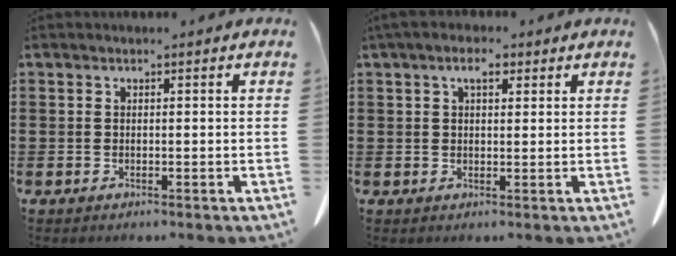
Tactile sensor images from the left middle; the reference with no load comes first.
{"total": 3.8, "force": [2.1, 1.6, 2.7], "torque": [-0.053, 0.006, 0.032]}